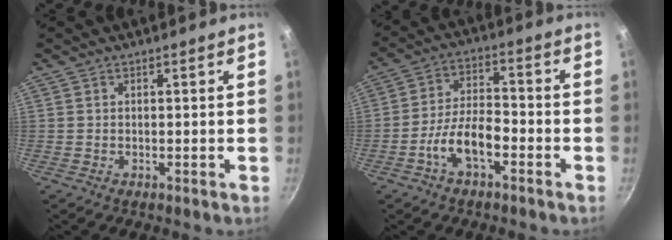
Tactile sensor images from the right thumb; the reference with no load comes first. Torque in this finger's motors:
{"motor_torque": [0.53, 0.34, 1.08, -0.63, 0.06]}